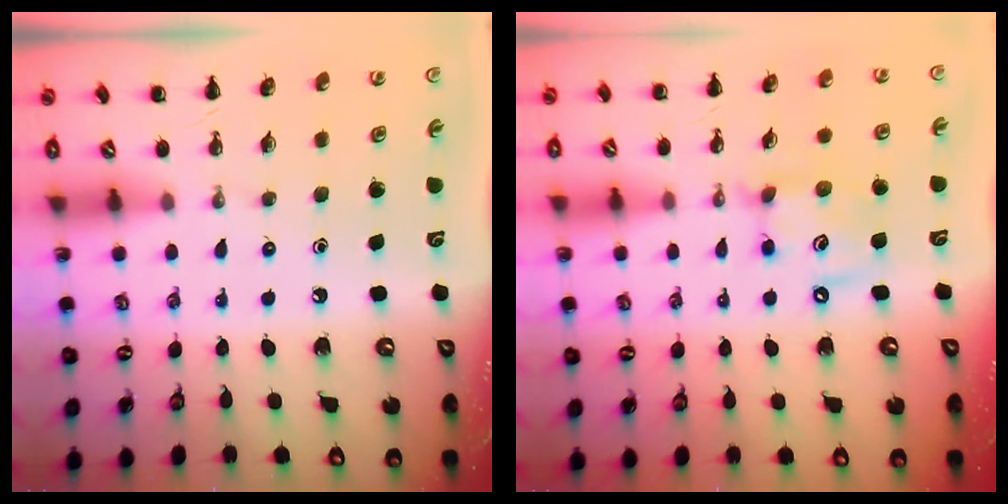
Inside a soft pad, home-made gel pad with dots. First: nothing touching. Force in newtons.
{"total": 11.4, "press": 11.2, "slide": 2.2}